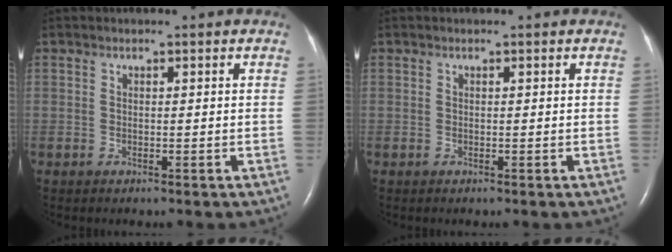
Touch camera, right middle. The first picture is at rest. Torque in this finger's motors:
{"motor_torque": [-0.05, 0.05, 0.00, 0.01]}